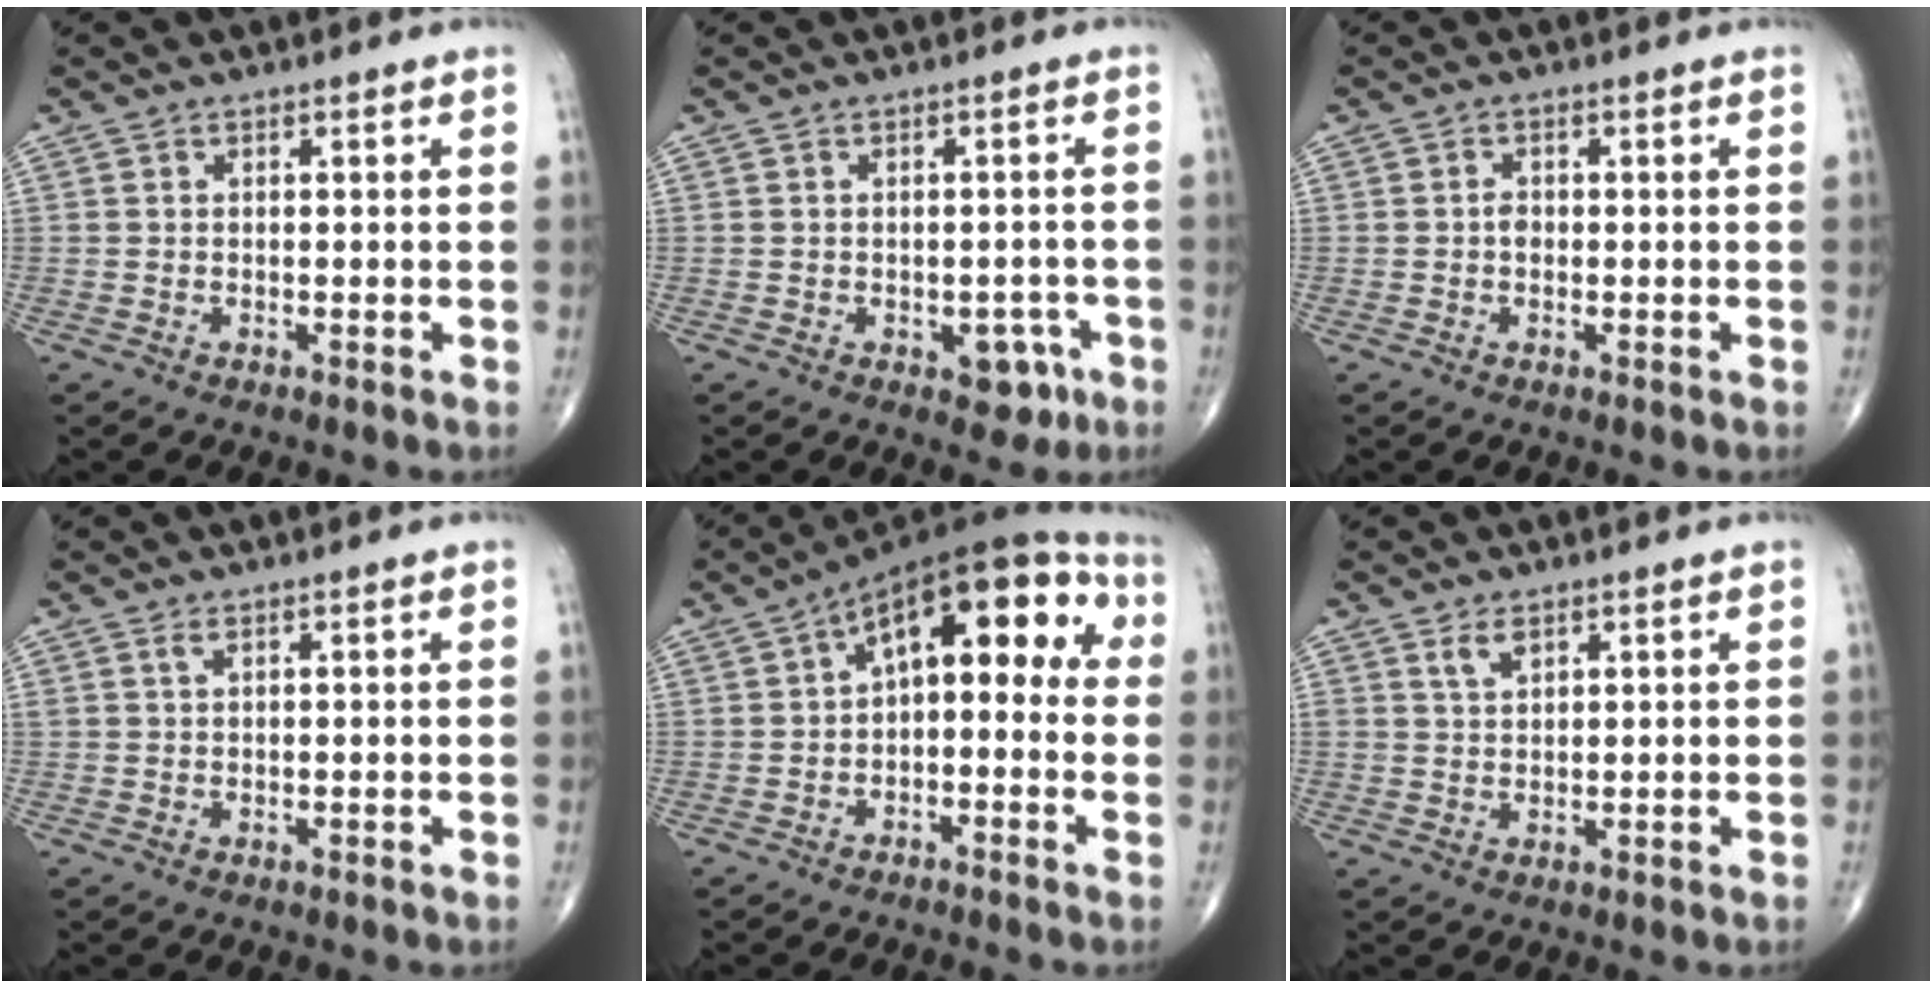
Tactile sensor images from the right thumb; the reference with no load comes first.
{"total": 4.7, "force": [-2.0, 2.9, 3.0], "torque": [-0.006, 0.011, -0.021]}
{"total": 1.3, "force": [-0.2, 1.0, 0.8], "torque": [-0.007, 0.004, -0.008]}
{"total": 0.7, "force": [0.5, 0.2, 0.5], "torque": [-0.012, 0.004, 0.011]}
{"total": 15.2, "force": [1.9, 7.6, 13.1], "torque": [-0.153, 0.053, 0.014]}
{"total": 2.7, "force": [1.7, 1.4, 1.6], "torque": [-0.025, -0.008, 0.036]}